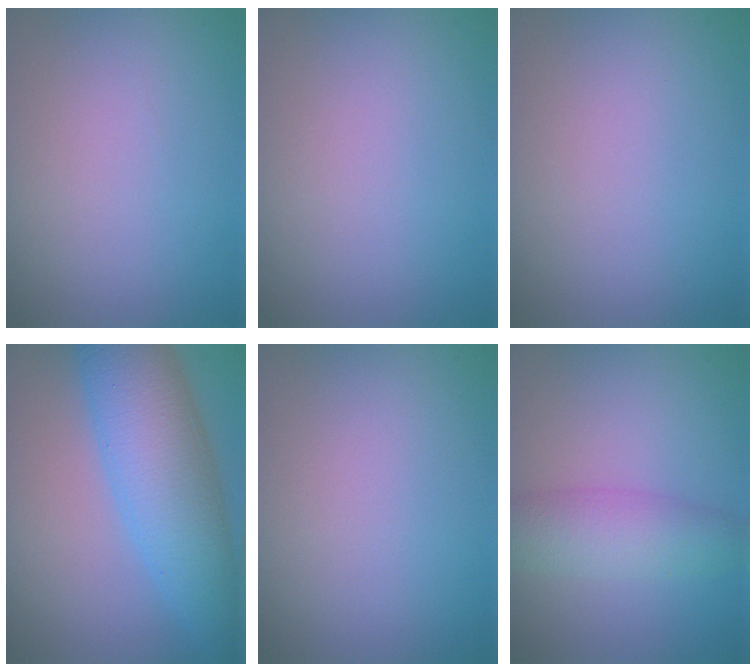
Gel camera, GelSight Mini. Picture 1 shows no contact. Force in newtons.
{"total": 0.0}
{"total": 0.0}
{"total": 8.6, "press": 8.6, "slide": 0.2}
{"total": 0.0}
{"total": 4.3, "press": 4.3, "slide": 0.0}